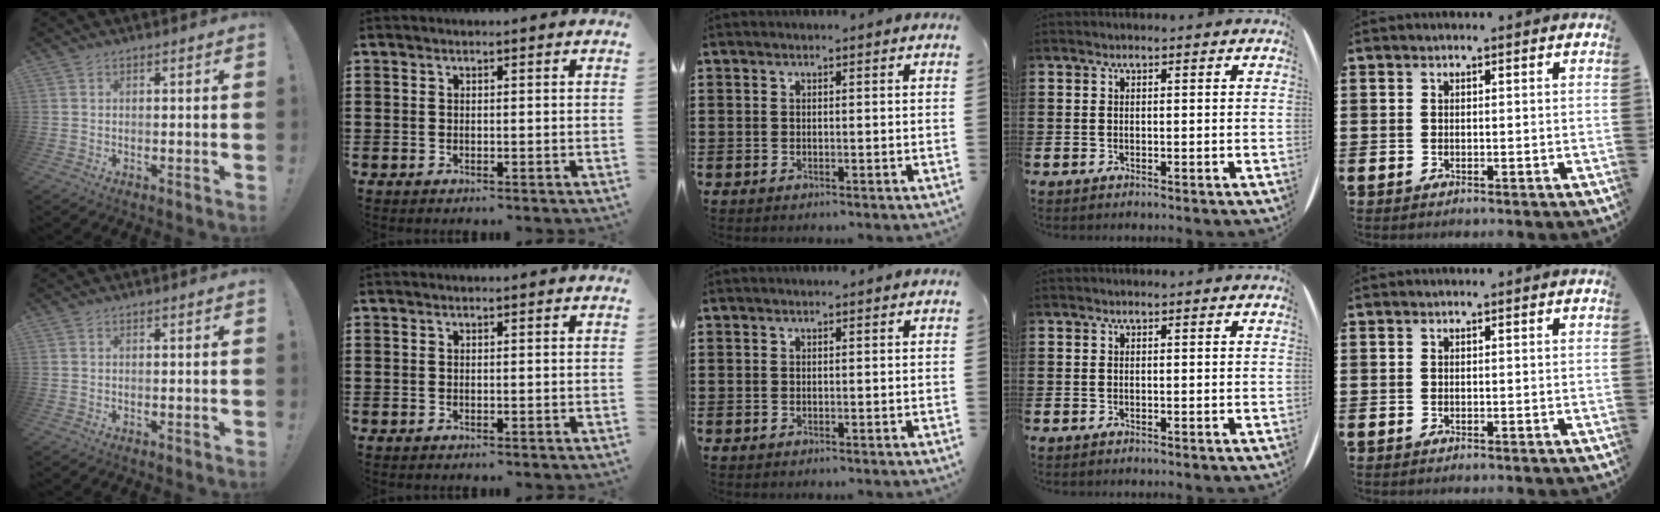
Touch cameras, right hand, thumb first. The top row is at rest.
{}